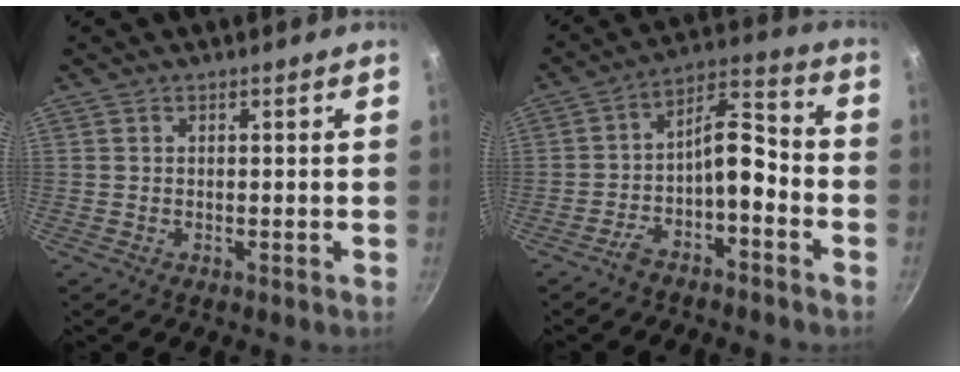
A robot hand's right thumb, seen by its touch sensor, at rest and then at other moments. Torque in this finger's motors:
{"motor_torque": [1.50, 1.17, 0.82, -0.68, 0.05]}